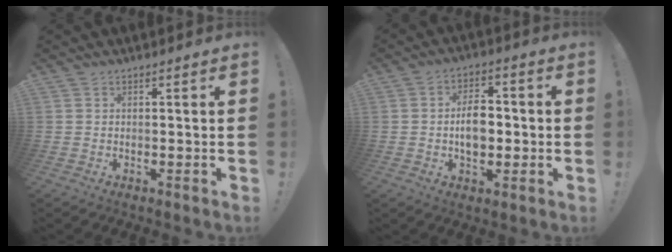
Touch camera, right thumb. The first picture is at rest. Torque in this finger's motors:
{"motor_torque": [0.08, 0.10, 0.53, -0.08, 0.16]}